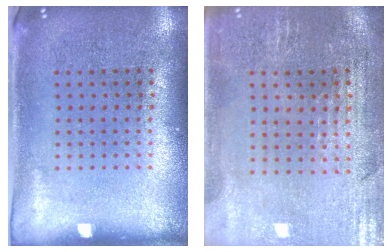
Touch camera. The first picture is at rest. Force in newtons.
{"total": 0.9, "press": 0.8, "slide": 0.4}